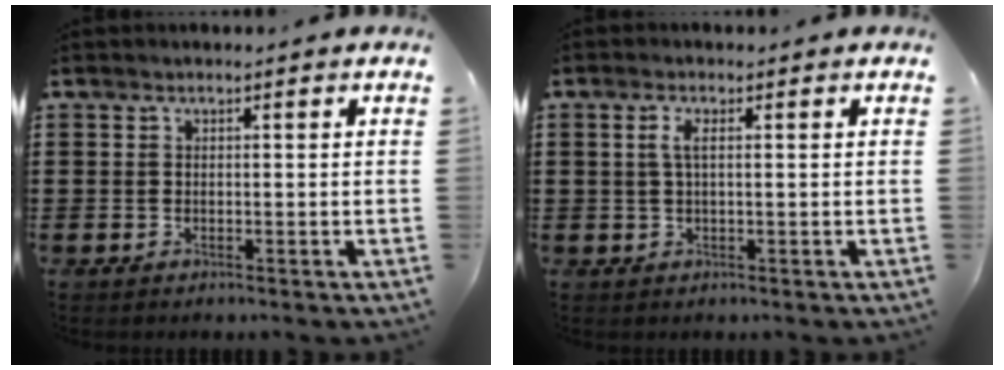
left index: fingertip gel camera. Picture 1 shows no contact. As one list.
[{"total": 2.2, "force": [0.4, 0.6, 2.1], "torque": [-0.049, 0.001, 0.002]}]